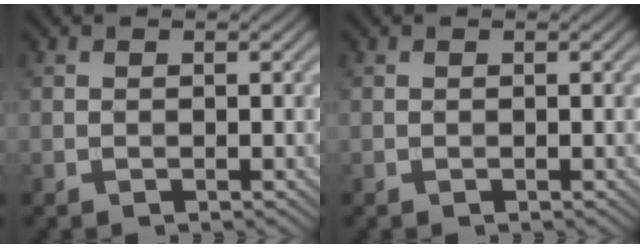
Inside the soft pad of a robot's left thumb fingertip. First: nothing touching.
{"total": 0.0}